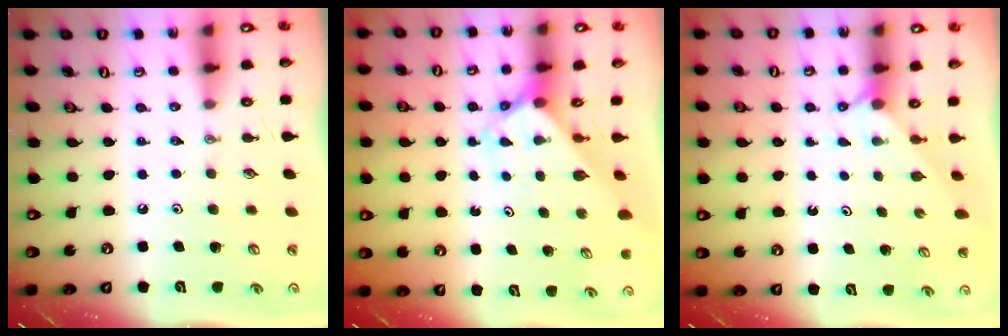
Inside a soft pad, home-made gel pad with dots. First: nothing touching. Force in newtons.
{"total": 2.4, "press": 2.4, "slide": 0.2}
{"total": 2.2, "press": 2.2, "slide": 0.2}